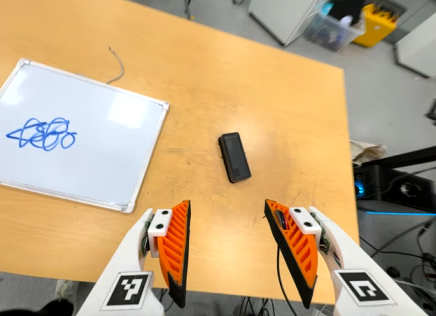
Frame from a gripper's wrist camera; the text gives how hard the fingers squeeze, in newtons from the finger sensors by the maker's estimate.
{"total": 0.0}